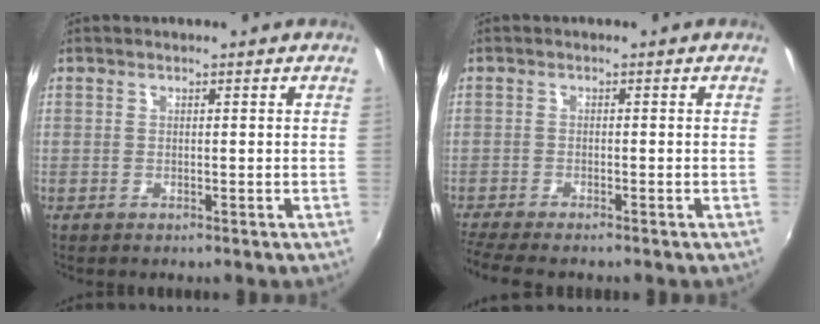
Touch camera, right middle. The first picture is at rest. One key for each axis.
{"total": 6.7, "fx": -5.9, "fy": 0.6, "fz": 3.2, "tx": -0.084, "ty": -0.035, "tz": -0.104}